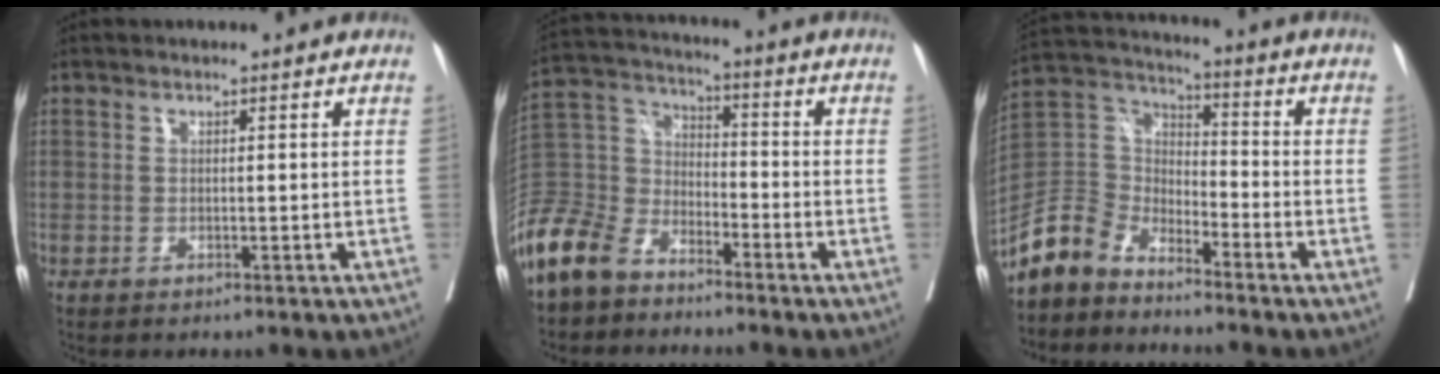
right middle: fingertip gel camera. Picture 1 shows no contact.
{"total": 12.4, "force": [-9.9, 6.4, 4.1], "torque": [-0.100, 0.010, -0.200]}
{"total": 8.0, "force": [-7.2, 3.3, 1.2], "torque": [-0.035, 0.033, -0.152]}